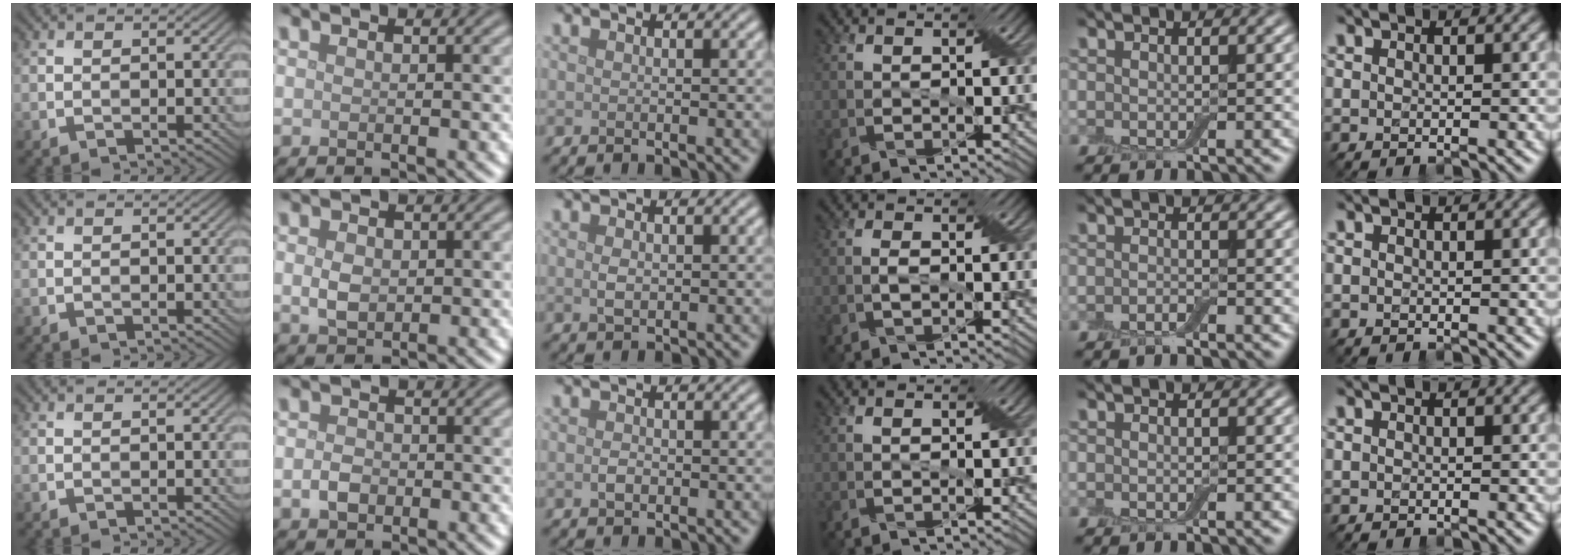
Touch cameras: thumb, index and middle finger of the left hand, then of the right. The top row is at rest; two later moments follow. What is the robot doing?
{"motion": "fold", "object": "apron"}